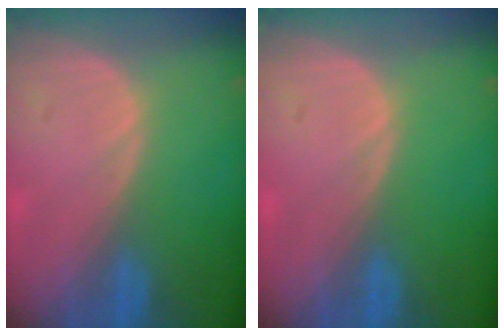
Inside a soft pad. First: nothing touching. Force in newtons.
{"total": 0.0}